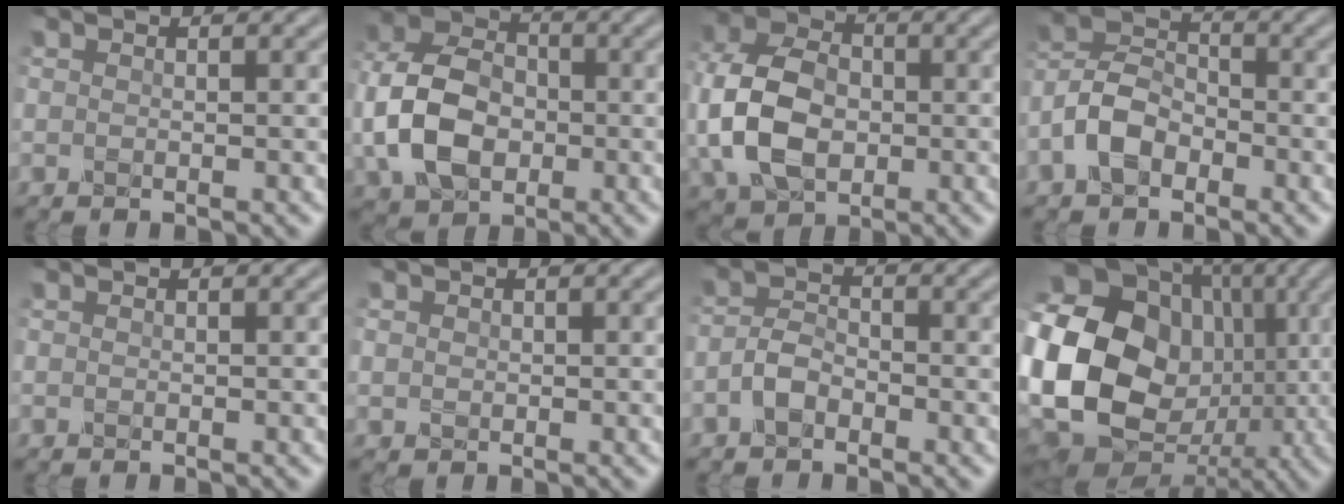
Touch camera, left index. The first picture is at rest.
{"total": 8.1, "force": [-1.2, 5.9, 5.5], "torque": [-0.127, 0.009, -0.034]}
{"total": 8.6, "force": [-0.7, 6.1, 6.1], "torque": [-0.147, 0.011, -0.023]}
{"total": 4.3, "force": [-2.2, 2.6, 2.7], "torque": [-0.058, 0.012, -0.051]}
{"total": 0.0}
{"total": 2.1, "force": [0.8, 1.8, 0.7], "torque": [0.003, 0.021, -0.008]}
{"total": 1.9, "force": [-1.2, 0.9, 1.2], "torque": [-0.027, 0.011, -0.030]}
{"total": 21.6, "force": [0.5, 18.0, 11.9], "torque": [-0.263, -0.009, -0.033]}